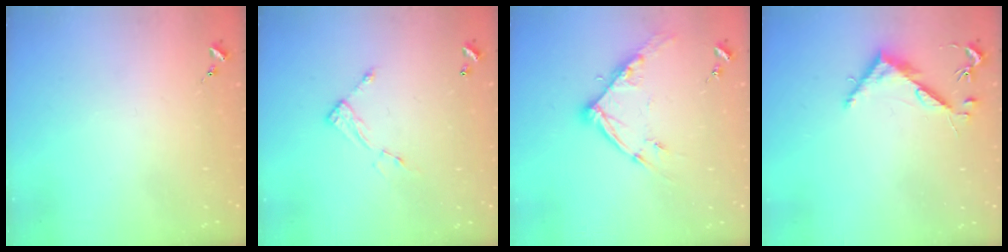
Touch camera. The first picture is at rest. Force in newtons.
{"total": 5.4, "press": 5.4, "slide": 0.3}
{"total": 11.2, "press": 11.2, "slide": 1.0}
{"total": 5.1, "press": 5.1, "slide": 0.3}